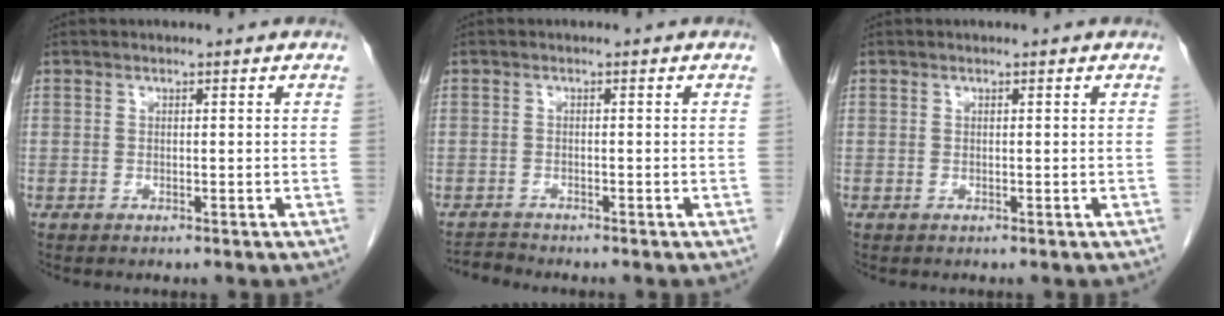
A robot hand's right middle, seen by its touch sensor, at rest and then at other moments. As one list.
[{"total": 1.6, "force": [-1.5, -0.4, -0.4], "torque": [0.007, -0.012, -0.026]}, {"total": 0.0}]